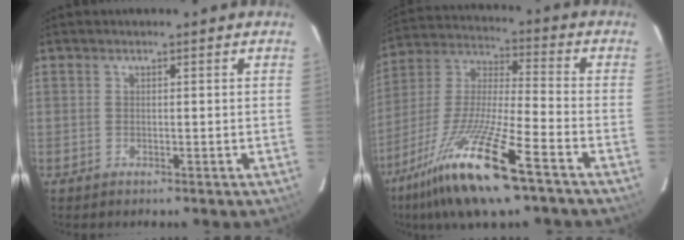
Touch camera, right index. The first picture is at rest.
{"total": 20.2, "force": [-12.5, 2.9, 15.7], "torque": [-0.317, -0.035, -0.237]}